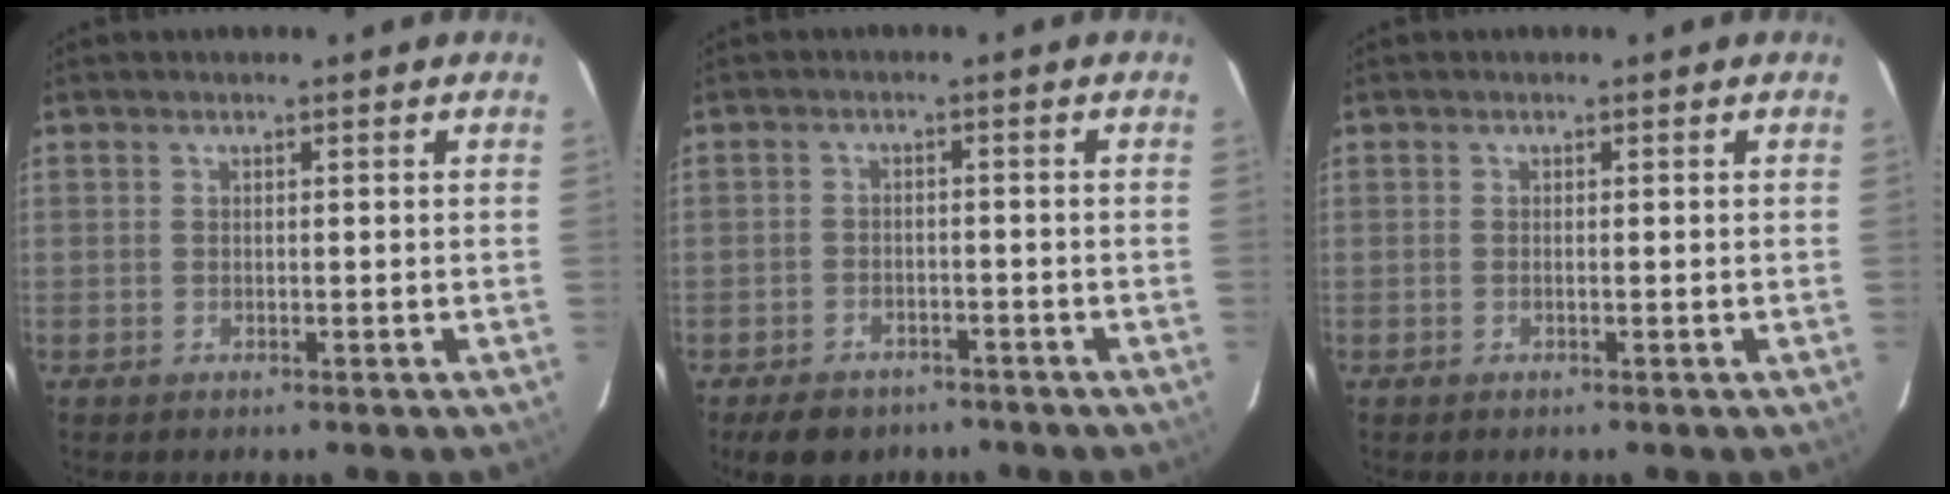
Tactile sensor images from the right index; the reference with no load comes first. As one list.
[{"total": 6.9, "force": [-5.1, 3.9, 2.4], "torque": [-0.061, 0.005, -0.069]}, {"total": 0.0}]